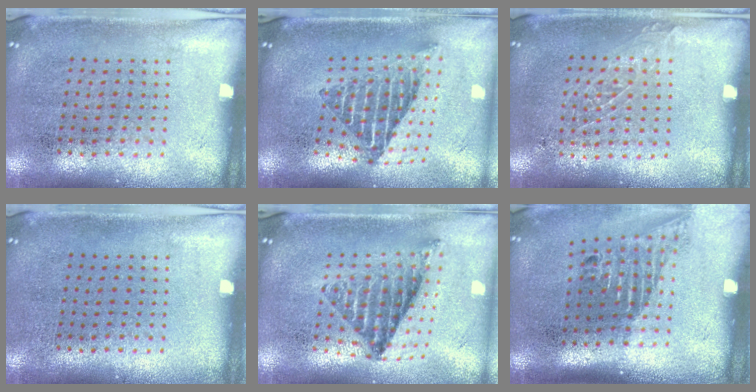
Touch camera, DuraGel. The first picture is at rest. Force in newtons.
{"total": 2.2, "press": 1.6, "slide": 1.5}
{"total": 0.8, "press": 0.8, "slide": 0.0}
{"total": 0.0}
{"total": 1.1, "press": 1.0, "slide": 0.5}
{"total": 1.6, "press": 1.2, "slide": 1.1}